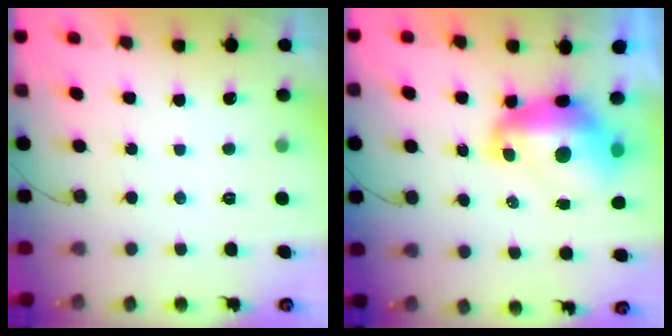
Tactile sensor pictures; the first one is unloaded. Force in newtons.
{"total": 12.0, "press": 11.9, "slide": 1.2}